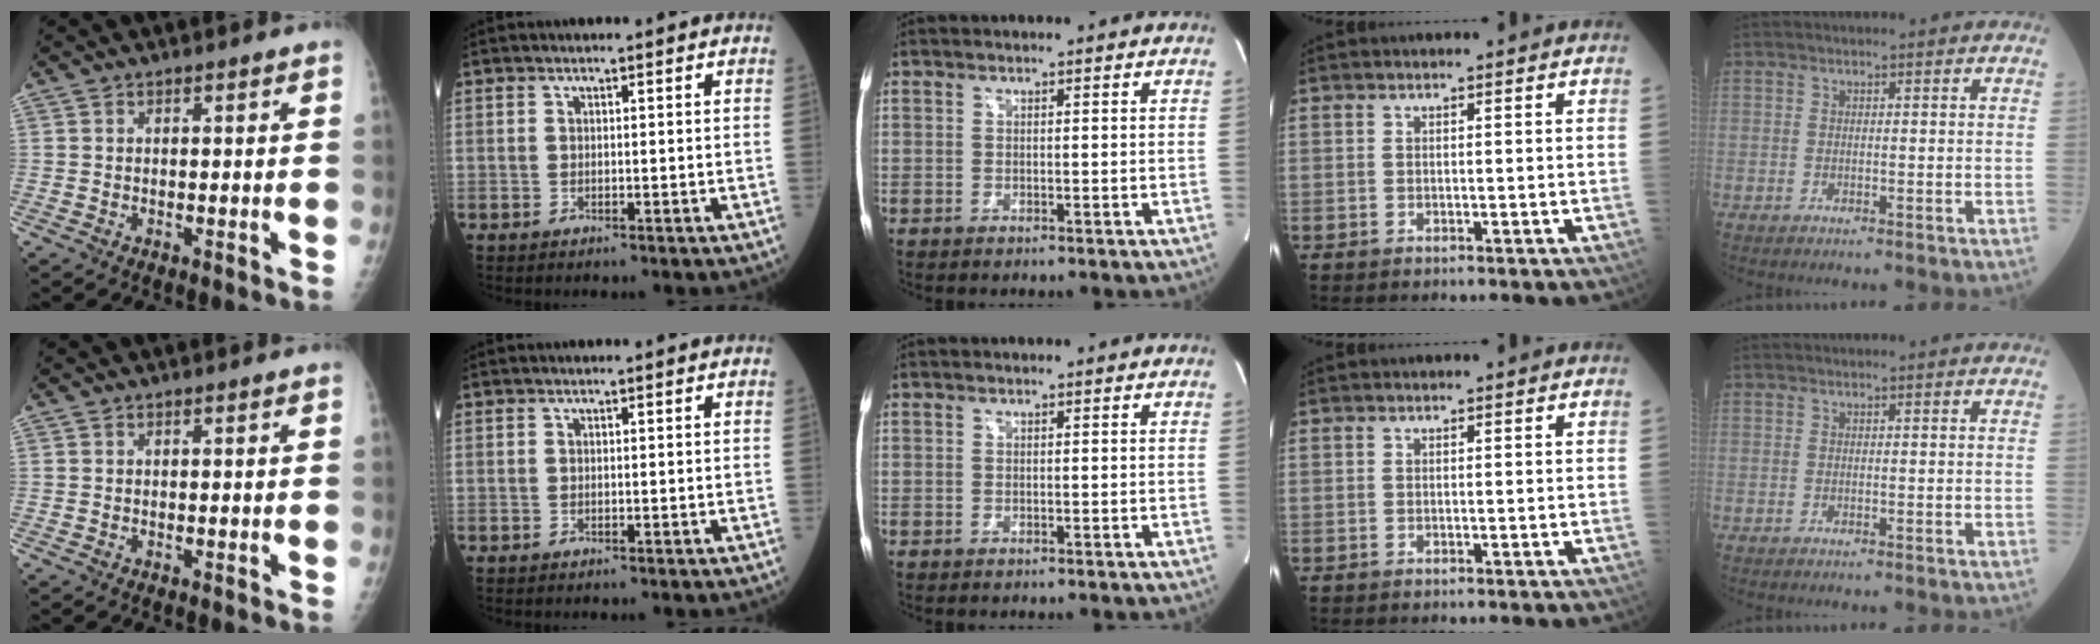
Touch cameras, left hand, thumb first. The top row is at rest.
{}